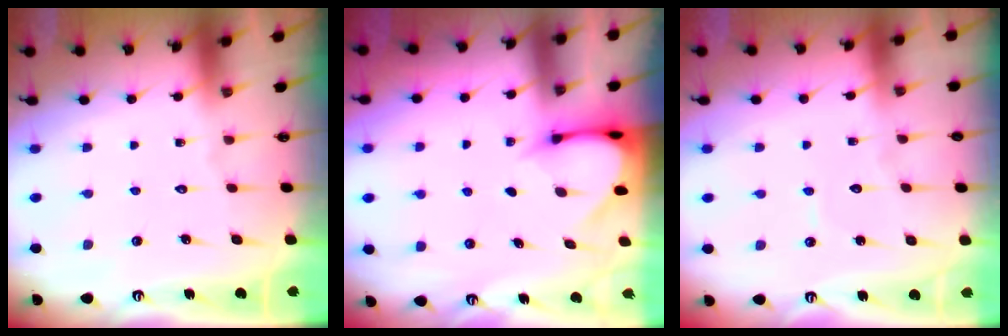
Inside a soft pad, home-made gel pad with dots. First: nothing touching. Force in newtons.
{"total": 3.8, "press": 3.8, "slide": 0.3}
{"total": 3.4, "press": 3.4, "slide": 0.3}